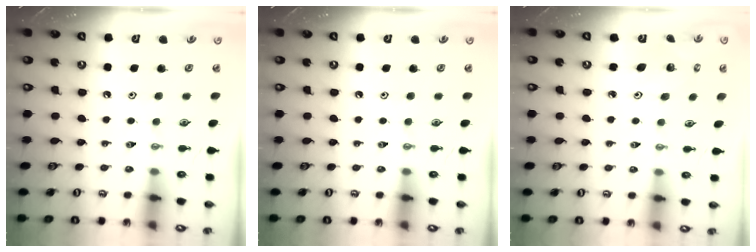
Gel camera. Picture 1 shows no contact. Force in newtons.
{"total": 0.0}
{"total": 3.6, "press": 3.6, "slide": 0.4}